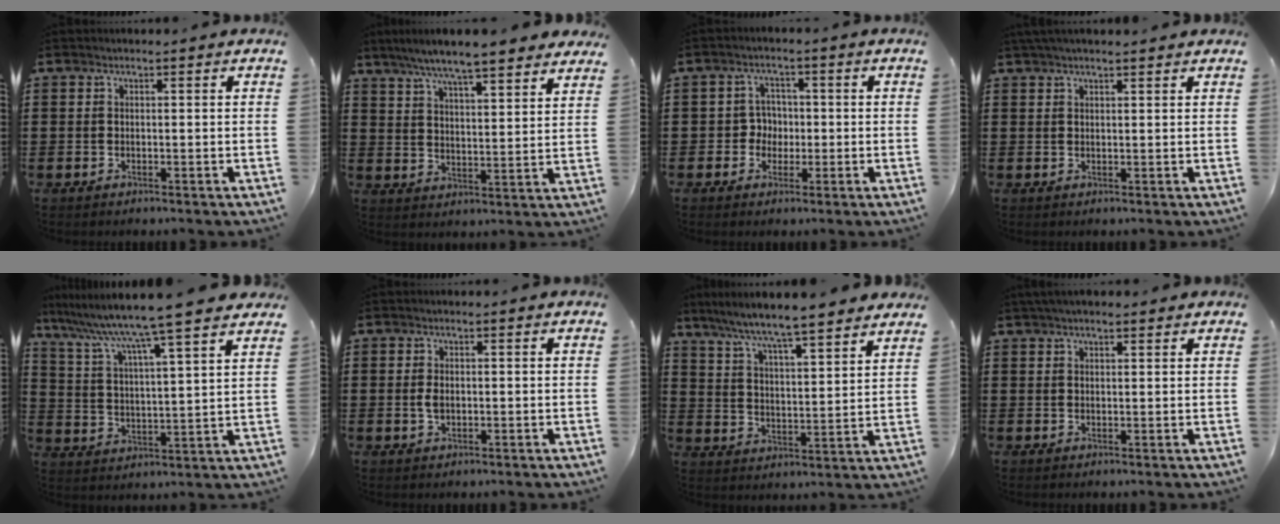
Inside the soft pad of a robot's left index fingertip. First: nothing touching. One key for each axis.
{"total": 6.8, "fx": 6.2, "fy": 0.1, "fz": 2.8, "tx": -0.079, "ty": -0.027, "tz": 0.106}
{"total": 3.7, "fx": -0.5, "fy": 3.4, "fz": 1.3, "tx": -0.037, "ty": 0.008, "tz": -0.014}
{"total": 1.8, "fx": 1.6, "fy": 0.1, "fz": 1.0, "tx": -0.020, "ty": 0.002, "tz": 0.029}
{"total": 8.6, "fx": 7.6, "fy": -1.4, "fz": 3.8, "tx": -0.106, "ty": -0.057, "tz": 0.120}
{"total": 2.1, "fx": 0.0, "fy": 1.2, "fz": 1.8, "tx": -0.043, "ty": 0.001, "tz": -0.003}
{"total": 5.6, "fx": 5.2, "fy": -0.5, "fz": 1.8, "tx": -0.063, "ty": -0.039, "tz": 0.082}
{"total": 2.2, "fx": 1.7, "fy": 0.6, "fz": 1.1, "tx": -0.025, "ty": 0.005, "tz": 0.033}